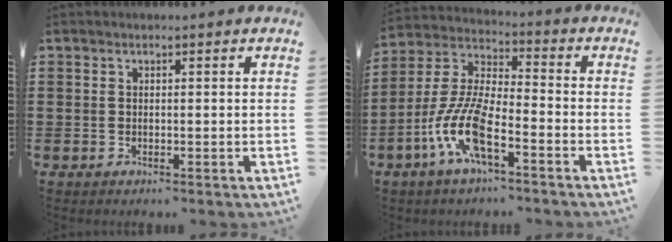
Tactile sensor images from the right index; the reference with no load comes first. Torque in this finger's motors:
{"motor_torque": [2.14, 0.00, 1.05, 0.21]}